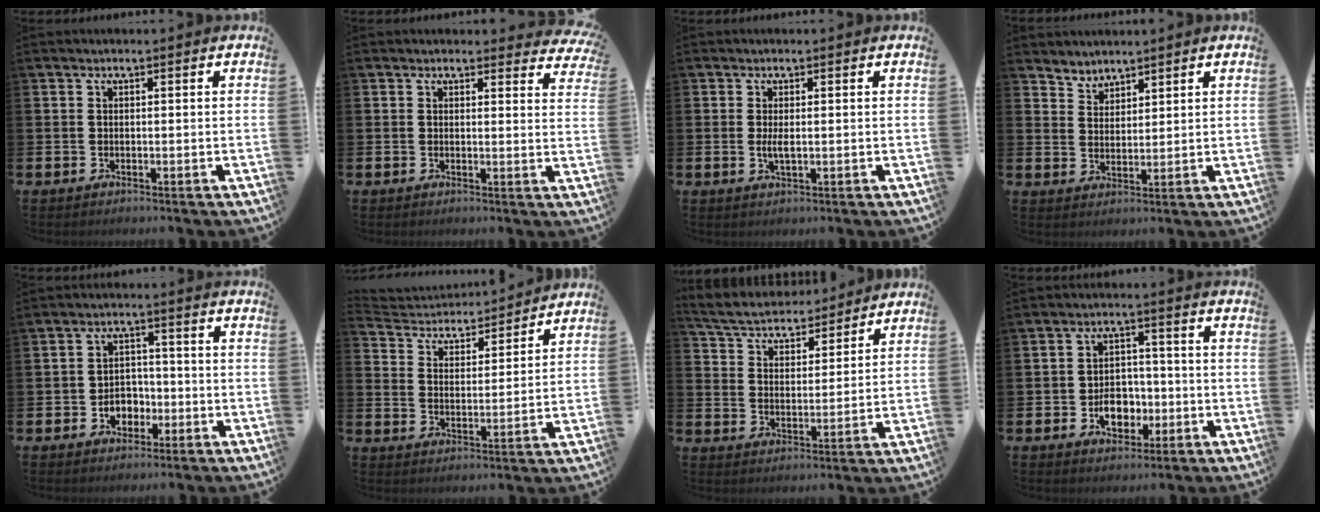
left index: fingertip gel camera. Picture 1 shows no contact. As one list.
[{"total": 2.2, "force": [2.1, 0.7, -0.1], "torque": [0.013, -0.014, 0.033]}, {"total": 2.0, "force": [0.1, 0.7, 1.8], "torque": [-0.026, -0.003, 0.000]}, {"total": 3.3, "force": [3.2, 0.7, -0.6], "torque": [-0.005, -0.012, 0.061]}, {"total": 3.5, "force": [-1.5, 2.8, 1.4], "torque": [-0.024, 0.001, -0.035]}, {"total": 4.3, "force": [4.1, 1.3, 0.4], "torque": [-0.037, -0.038, 0.064]}, {"total": 5.1, "force": [4.9, 1.2, 0.6], "torque": [-0.043, -0.036, 0.081]}, {"total": 5.0, "force": [-1.6, 3.7, 2.9], "torque": [-0.040, 0.003, -0.034]}]